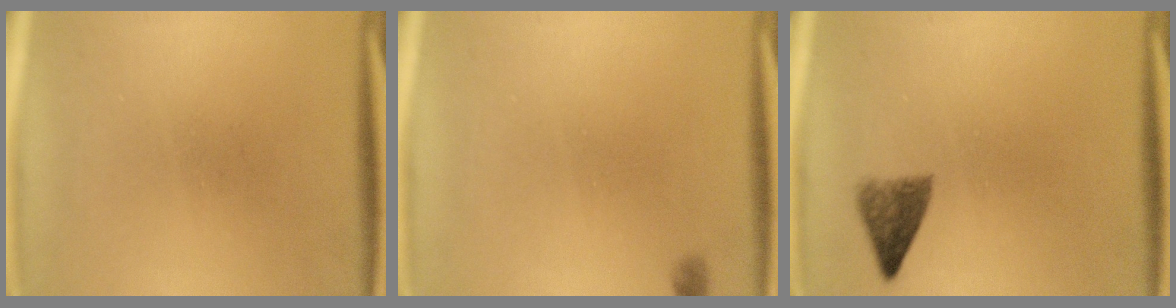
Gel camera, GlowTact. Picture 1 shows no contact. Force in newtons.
{"total": 0.7}
{"total": 3.5}